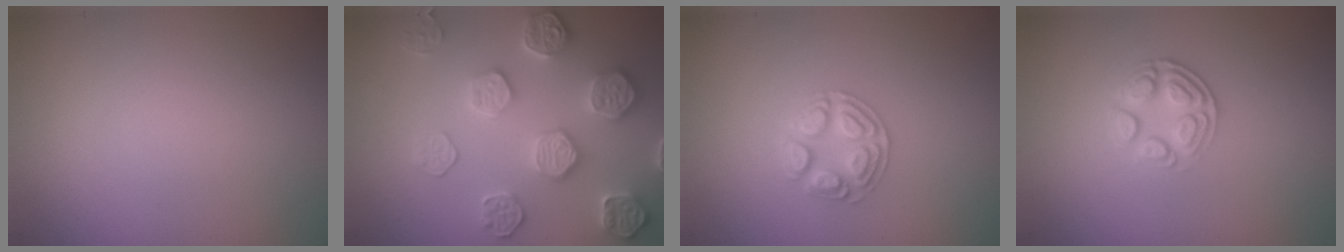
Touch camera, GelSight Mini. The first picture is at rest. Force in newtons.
{"total": 4.9, "press": 4.9, "slide": 0.5}
{"total": 2.6, "press": 2.5, "slide": 0.5}
{"total": 2.7, "press": 2.3, "slide": 1.4}